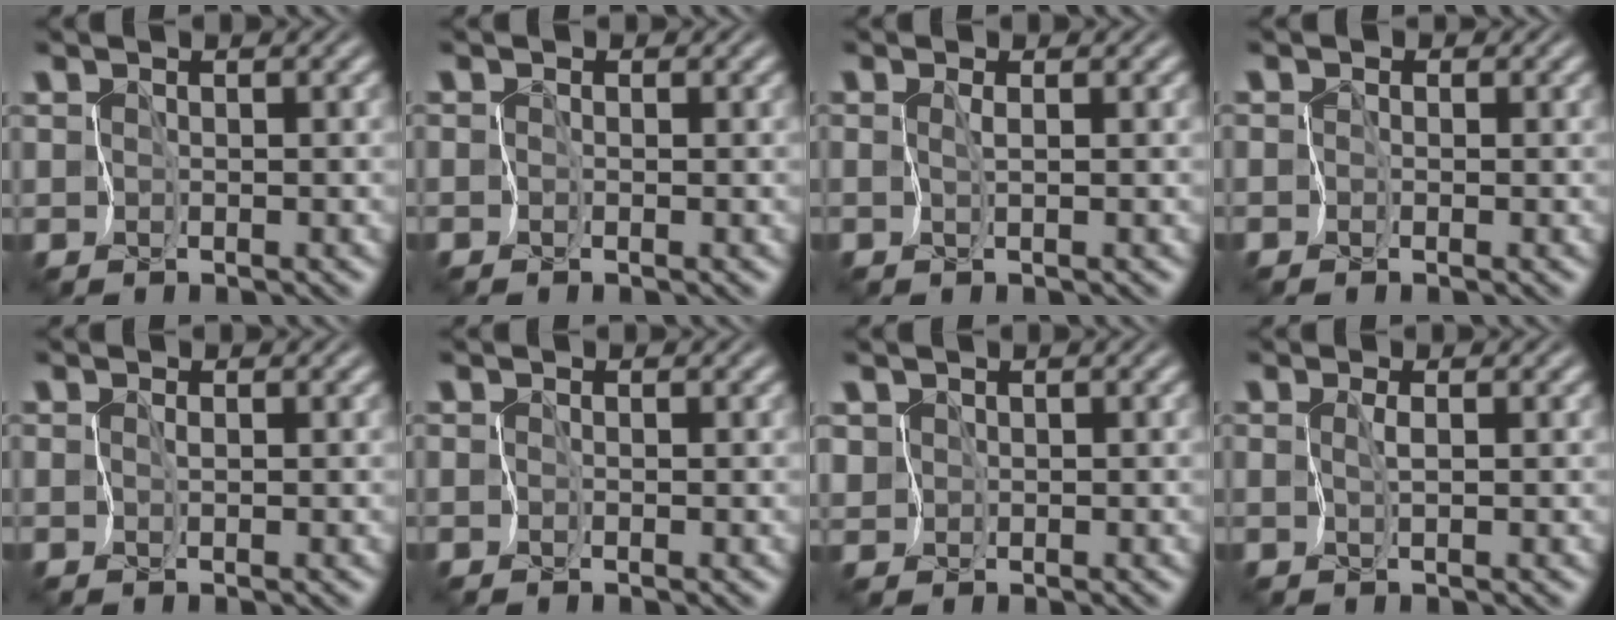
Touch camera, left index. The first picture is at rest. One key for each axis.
{"total": 0.7, "fx": 0.0, "fy": 0.7, "fz": 0.2, "tx": 0.008, "ty": 0.011, "tz": -0.004}
{"total": 0.5, "fx": 0.0, "fy": -0.4, "fz": 0.4, "tx": -0.009, "ty": 0.000, "tz": 0.002}
{"total": 1.5, "fx": -0.1, "fy": 1.5, "fz": 0.4, "tx": 0.009, "ty": 0.021, "tz": -0.018}
{"total": 0.0}
{"total": 0.0}
{"total": 0.9, "fx": 0.4, "fy": 0.8, "fz": -0.1, "tx": 0.001, "ty": 0.001, "tz": 0.009}
{"total": 0.7, "fx": -0.1, "fy": -0.2, "fz": 0.6, "tx": -0.016, "ty": 0.000, "tz": 0.000}